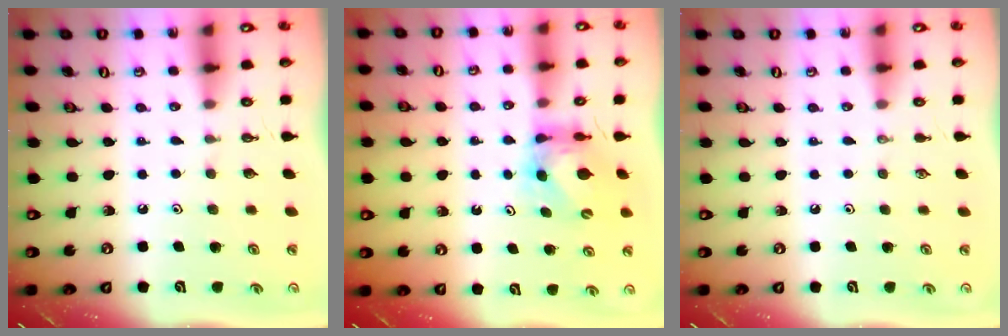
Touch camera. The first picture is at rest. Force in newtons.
{"total": 5.9, "press": 5.9, "slide": 0.7}
{"total": 0.0}